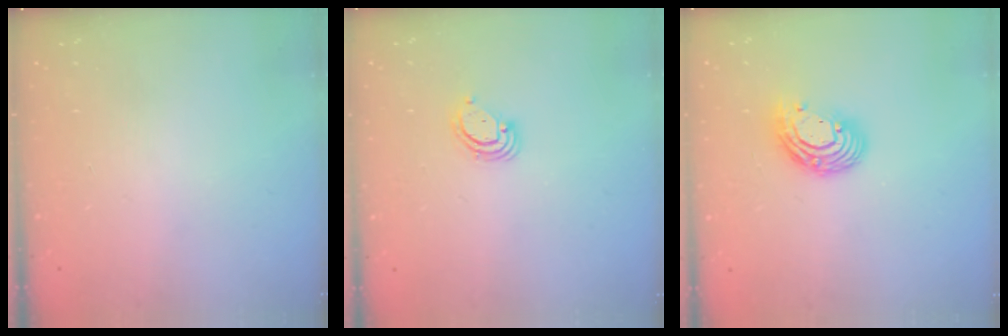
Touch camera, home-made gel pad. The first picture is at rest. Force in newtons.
{"total": 3.2, "press": 3.2, "slide": 0.2}
{"total": 10.8, "press": 10.8, "slide": 0.9}